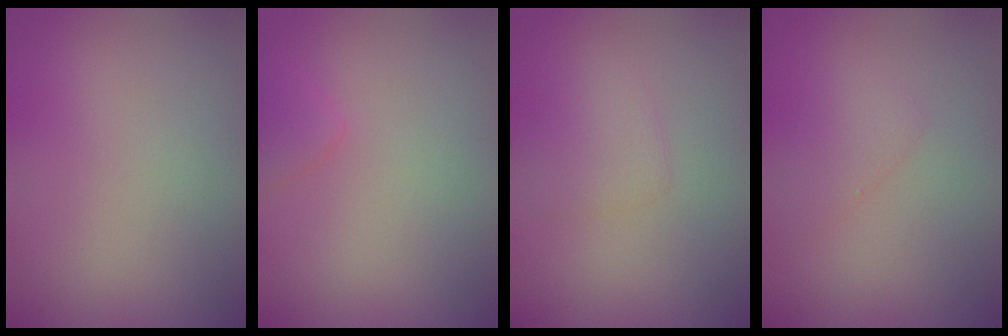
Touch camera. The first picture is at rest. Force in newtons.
{"total": 1.4, "press": 1.4, "slide": 0.1}
{"total": 1.8, "press": 1.8, "slide": 0.1}
{"total": 1.5, "press": 1.5, "slide": 0.1}